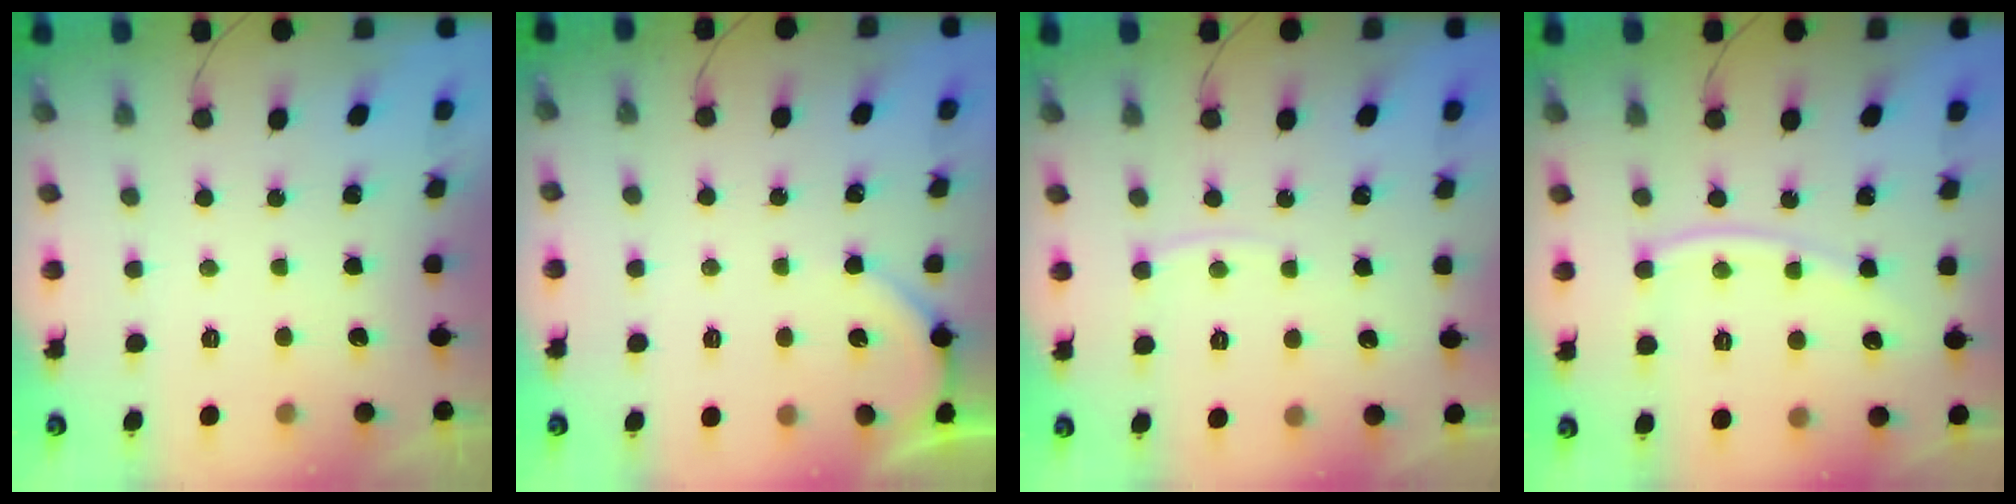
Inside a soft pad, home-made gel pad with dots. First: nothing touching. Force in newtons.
{"total": 2.0, "press": 2.0, "slide": 0.2}
{"total": 3.0, "press": 3.0, "slide": 0.4}
{"total": 10.7, "press": 10.6, "slide": 1.1}